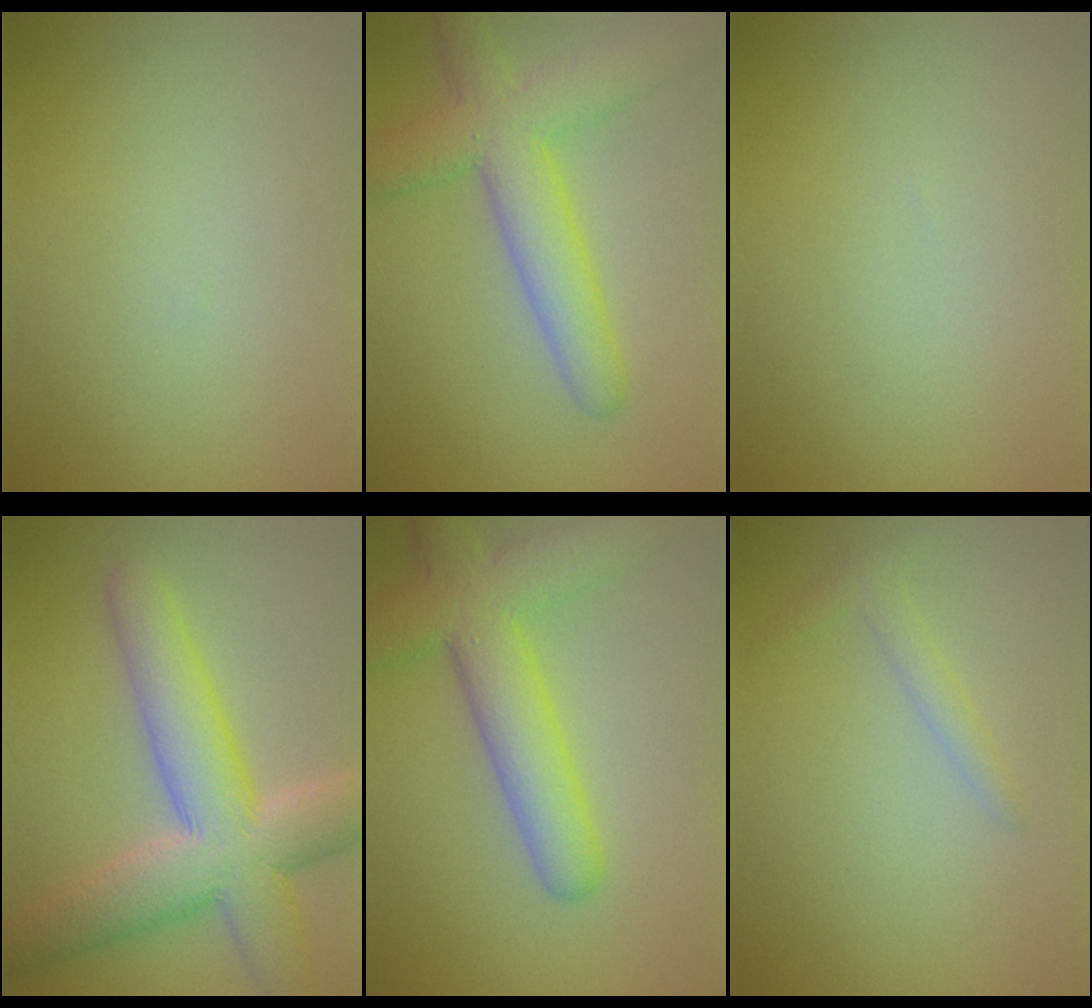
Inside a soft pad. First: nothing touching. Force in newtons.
{"total": 6.8, "press": 6.8, "slide": 0.1}
{"total": 0.0}
{"total": 9.5, "press": 9.5, "slide": 0.7}
{"total": 7.4, "press": 7.4, "slide": 0.3}
{"total": 1.5, "press": 1.5, "slide": 0.1}